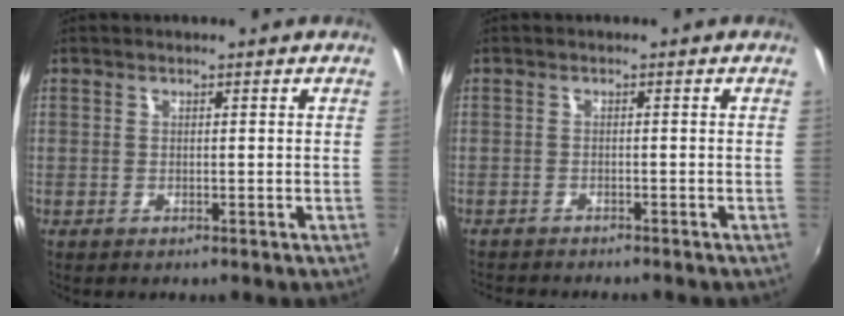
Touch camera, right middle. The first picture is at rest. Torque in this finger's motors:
{"motor_torque": [1.04, -1.09, 0.17, 0.07]}